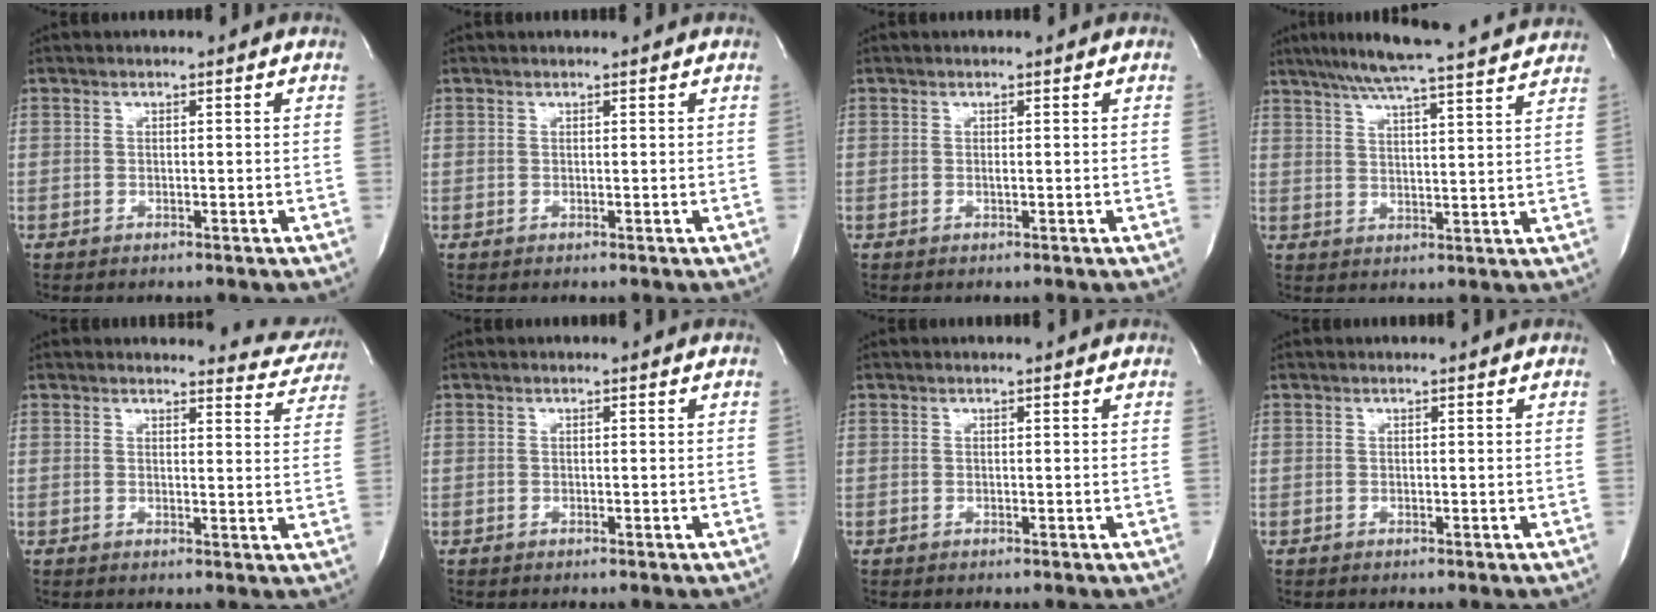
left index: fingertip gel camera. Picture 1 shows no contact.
{"total": 1.5, "force": [1.5, 0.1, 0.4], "torque": [-0.008, 0.009, 0.019]}
{"total": 0.9, "force": [0.6, 0.1, 0.6], "torque": [-0.014, 0.006, 0.008]}
{"total": 18.5, "force": [16.8, 0.2, 7.8], "torque": [-0.134, 0.010, 0.228]}
{"total": 7.2, "force": [7.1, 1.3, -0.5], "torque": [0.024, -0.040, 0.053]}
{"total": 0.0}
{"total": 0.8, "force": [0.8, 0.0, 0.1], "torque": [-0.008, 0.001, 0.010]}
{"total": 1.0, "force": [0.9, 0.1, 0.2], "torque": [-0.008, 0.007, 0.012]}